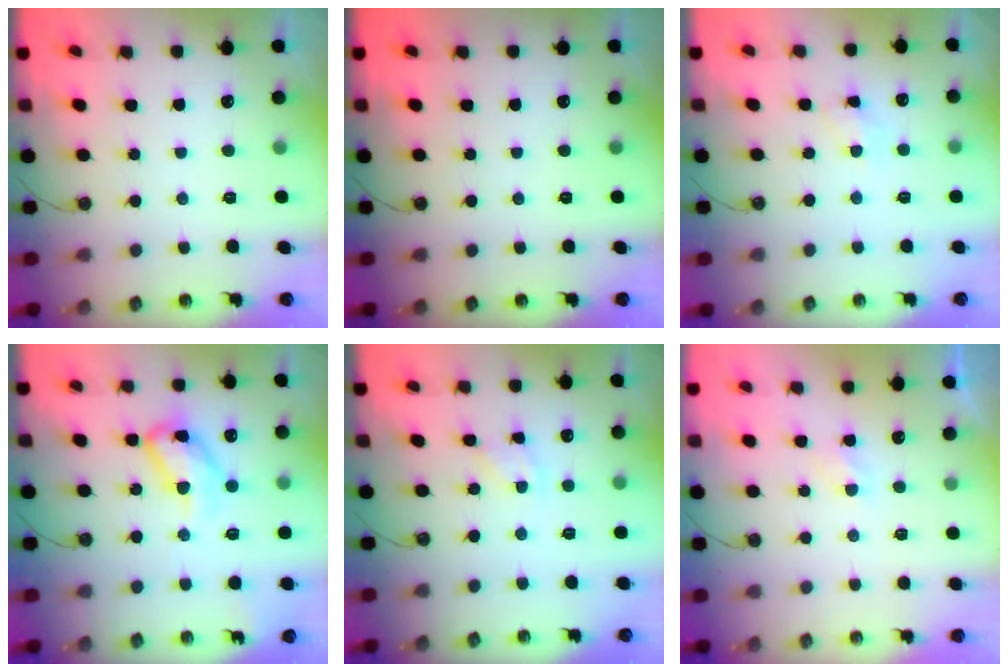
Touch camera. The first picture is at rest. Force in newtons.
{"total": 0.0}
{"total": 5.3, "press": 5.3, "slide": 0.6}
{"total": 14.7, "press": 14.7, "slide": 1.0}
{"total": 2.7, "press": 2.6, "slide": 0.4}
{"total": 2.3, "press": 2.3, "slide": 0.4}